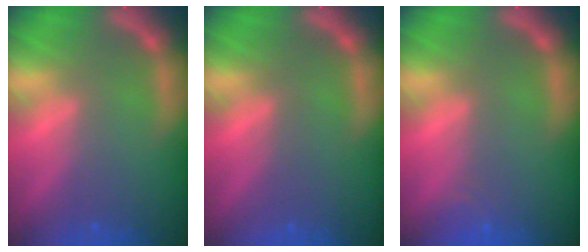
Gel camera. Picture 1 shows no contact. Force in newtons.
{"total": 0.0}
{"total": 1.4}